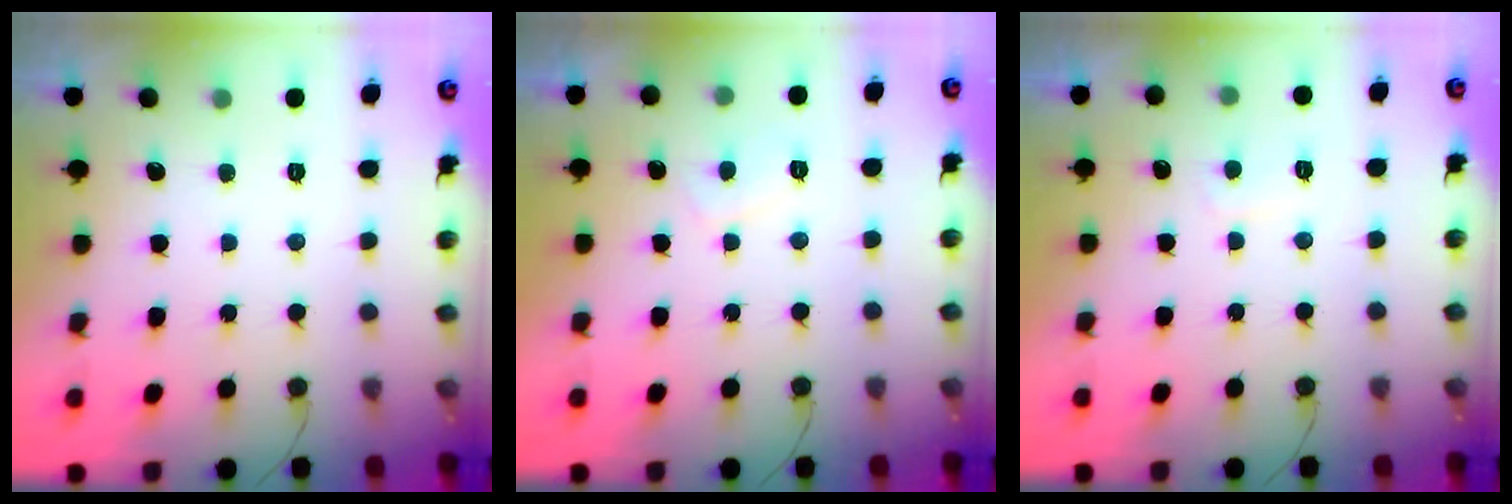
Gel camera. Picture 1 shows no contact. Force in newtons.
{"total": 2.4, "press": 2.3, "slide": 0.6}
{"total": 2.0, "press": 1.9, "slide": 0.6}